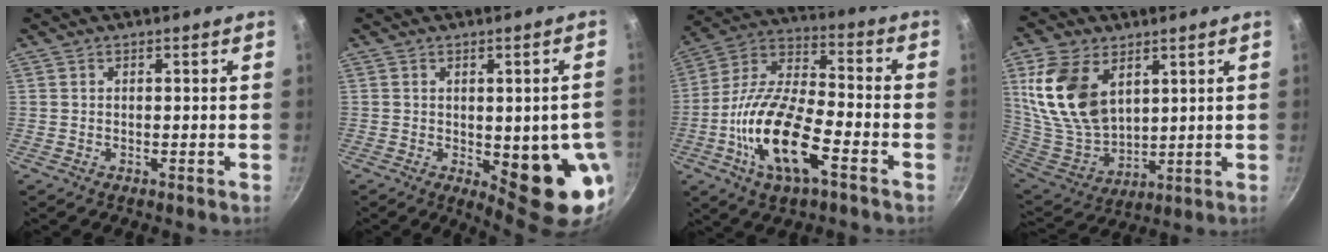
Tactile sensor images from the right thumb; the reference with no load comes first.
{"total": 13.4, "force": [-2.6, 4.6, 12.3], "torque": [-0.122, -0.010, -0.023]}
{"total": 19.1, "force": [-7.1, 7.7, 15.9], "torque": [-0.301, 0.036, -0.148]}
{"total": 18.0, "force": [6.6, 11.3, 12.4], "torque": [-0.230, -0.035, 0.143]}